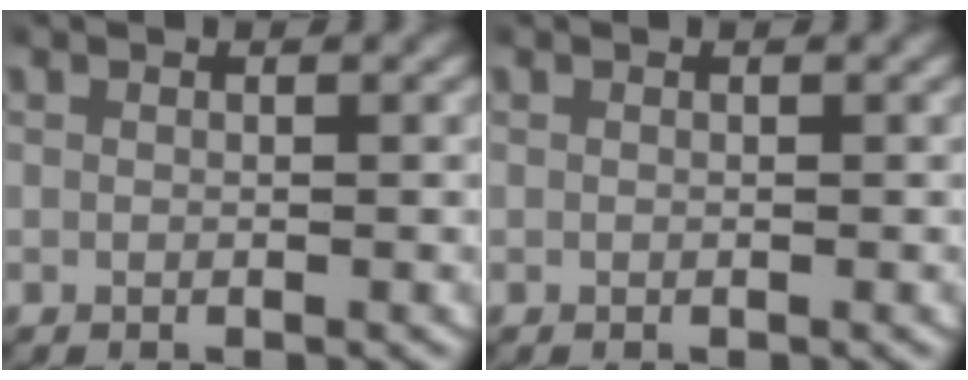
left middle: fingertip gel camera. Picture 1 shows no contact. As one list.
[{"total": 0.0}]